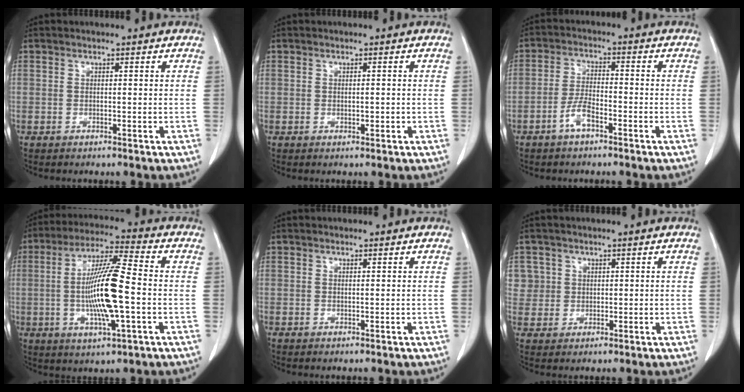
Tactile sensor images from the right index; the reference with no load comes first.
{"total": 0.8, "force": [-0.1, 0.3, 0.8], "torque": [-0.014, -0.001, -0.001]}
{"total": 4.3, "force": [-2.6, 1.1, 3.2], "torque": [-0.068, 0.005, -0.052]}
{"total": 13.6, "force": [-1.6, 1.2, 13.5], "torque": [-0.257, -0.003, -0.031]}
{"total": 0.0}
{"total": 4.0, "force": [1.4, 3.7, -0.2], "torque": [0.022, 0.007, 0.027]}